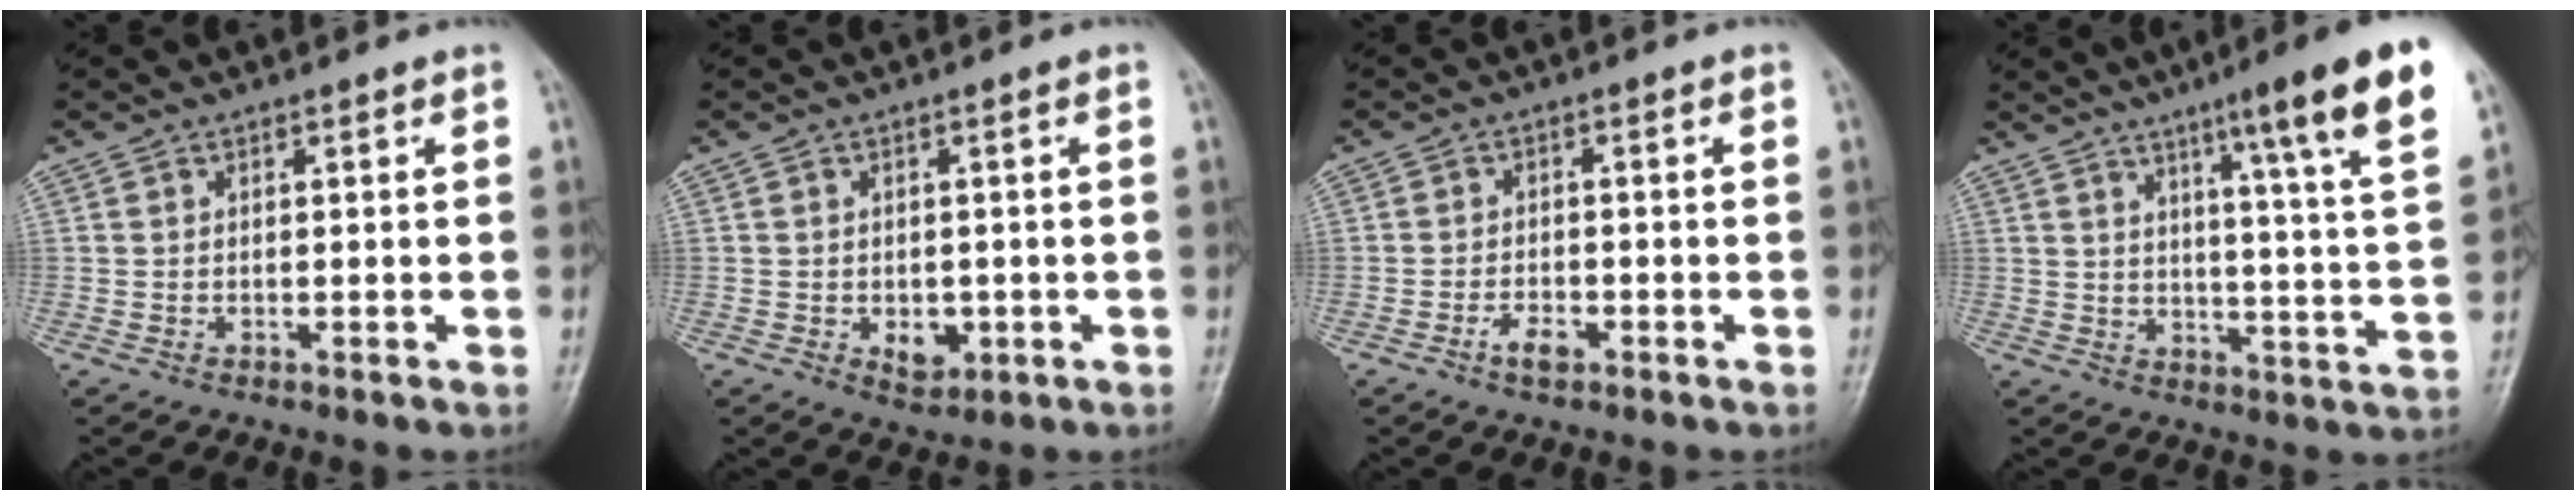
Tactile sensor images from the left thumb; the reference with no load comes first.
{"total": 4.2, "force": [-1.1, 2.9, 2.8], "torque": [-0.024, 0.002, -0.007]}
{"total": 3.1, "force": [-1.8, 1.4, 2.0], "torque": [-0.037, 0.010, -0.033]}
{"total": 17.0, "force": [9.8, 0.8, 13.9], "torque": [-0.183, -0.045, 0.127]}